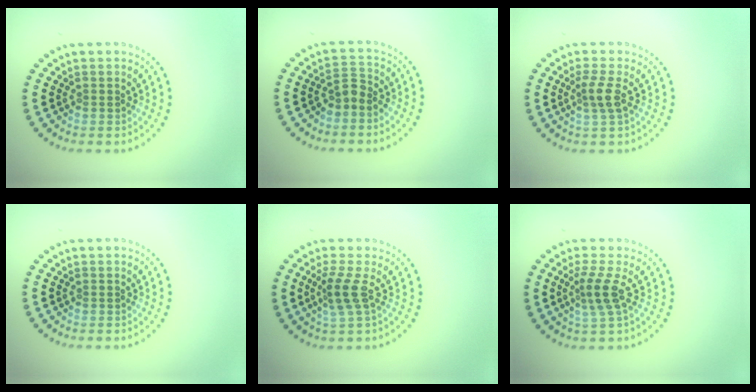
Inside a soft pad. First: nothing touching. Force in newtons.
{"total": 1.9, "press": 1.4, "slide": 1.3}
{"total": 2.1, "press": 1.6, "slide": 1.3}
{"total": 0.0}
{"total": 2.2, "press": 1.7, "slide": 1.5}
{"total": 2.6, "press": 1.8, "slide": 1.8}